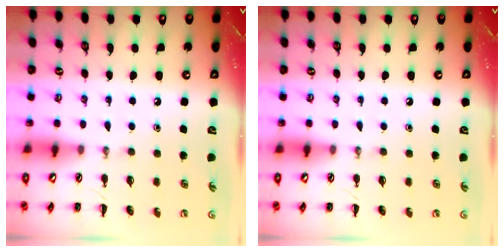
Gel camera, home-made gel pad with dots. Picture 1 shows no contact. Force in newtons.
{"total": 0.0}